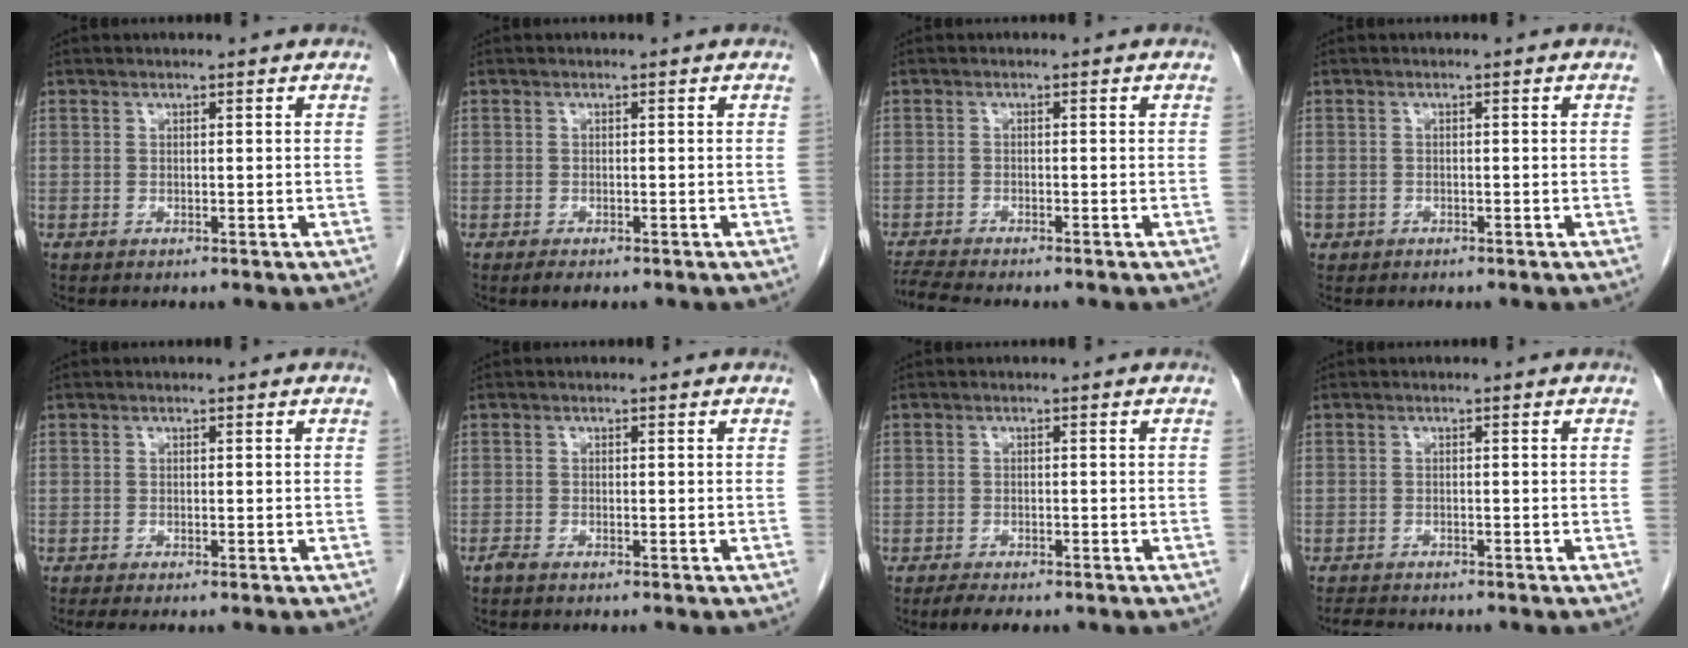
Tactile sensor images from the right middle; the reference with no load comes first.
{"total": 1.4, "force": [-1.0, 0.6, 0.8], "torque": [-0.017, -0.002, -0.013]}
{"total": 3.7, "force": [-3.5, -0.7, 1.0], "torque": [-0.024, -0.014, -0.062]}
{"total": 1.0, "force": [-0.6, 0.8, 0.1], "torque": [-0.010, 0.003, -0.007]}
{"total": 3.4, "force": [-2.9, 0.3, 1.8], "torque": [-0.019, -0.006, -0.037]}
{"total": 1.4, "force": [-1.2, 0.1, 0.7], "torque": [-0.016, -0.002, -0.021]}
{"total": 3.6, "force": [-2.8, 1.2, 1.8], "torque": [-0.032, -0.007, -0.041]}
{"total": 4.7, "force": [-4.2, 1.2, 1.7], "torque": [-0.030, -0.009, -0.062]}